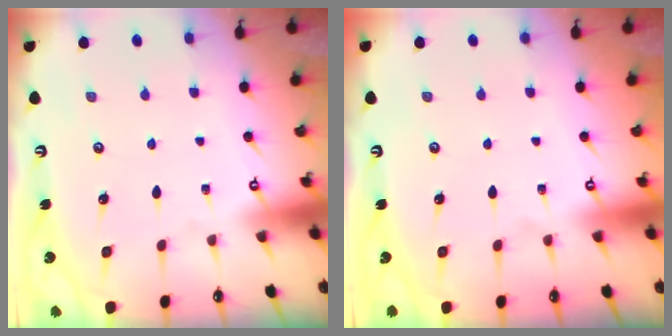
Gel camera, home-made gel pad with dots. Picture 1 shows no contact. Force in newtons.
{"total": 0.0}